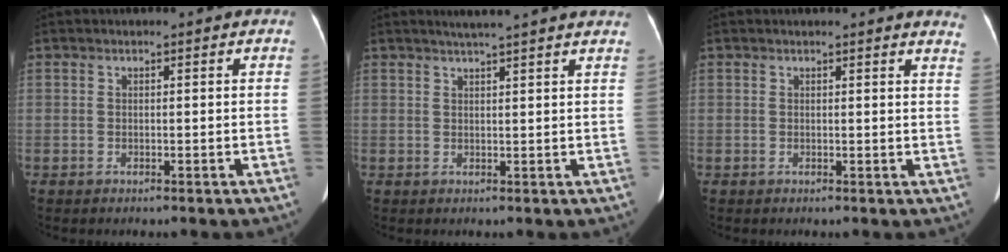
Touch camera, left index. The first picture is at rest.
{"total": 8.9, "force": [7.8, -0.3, 4.4], "torque": [-0.062, 0.024, 0.085]}
{"total": 5.5, "force": [5.3, 0.3, 1.3], "torque": [-0.003, -0.019, 0.027]}